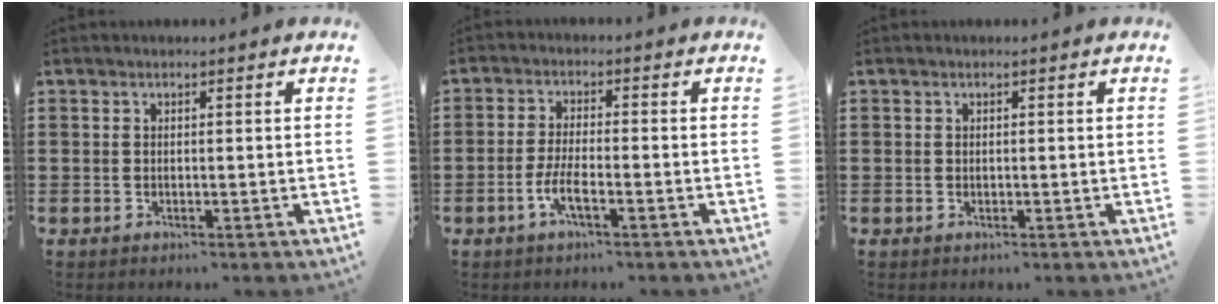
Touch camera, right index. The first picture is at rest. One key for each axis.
{"total": 4.0, "fx": -1.9, "fy": 0.7, "fz": 3.4, "tx": -0.078, "ty": -0.006, "tz": -0.042}
{"total": 0.0}